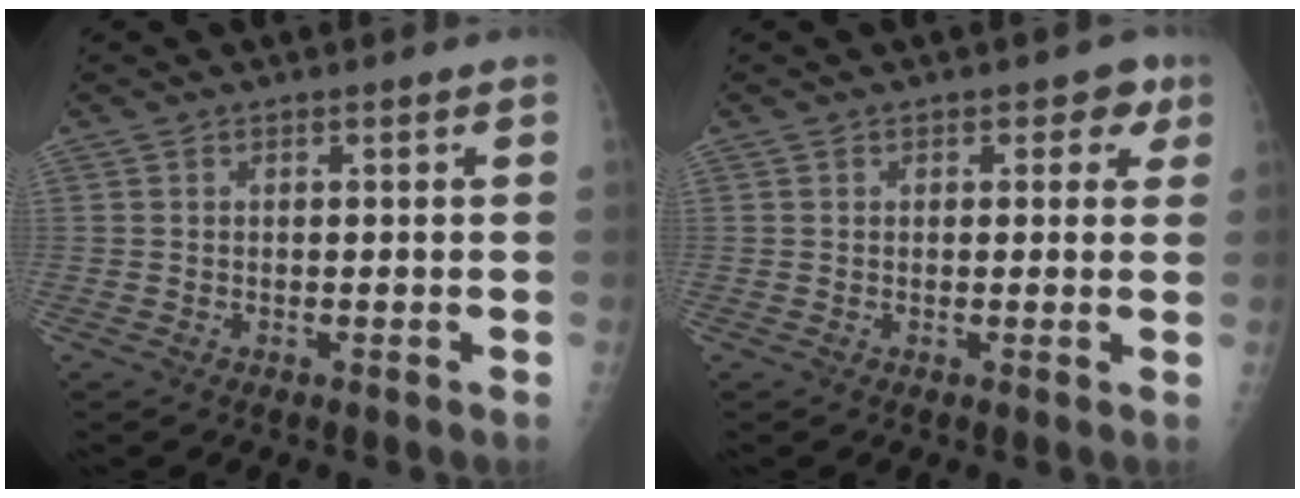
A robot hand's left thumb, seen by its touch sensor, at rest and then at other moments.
{"total": 3.5, "force": [1.6, 2.5, 1.7], "torque": [0.013, -0.002, 0.012]}